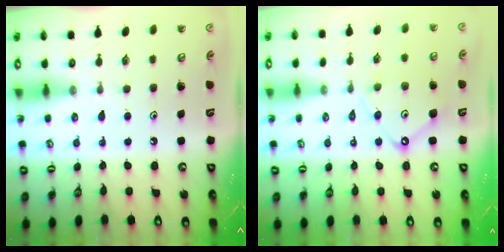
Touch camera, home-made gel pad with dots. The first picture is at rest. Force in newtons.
{"total": 10.4, "press": 10.3, "slide": 1.0}